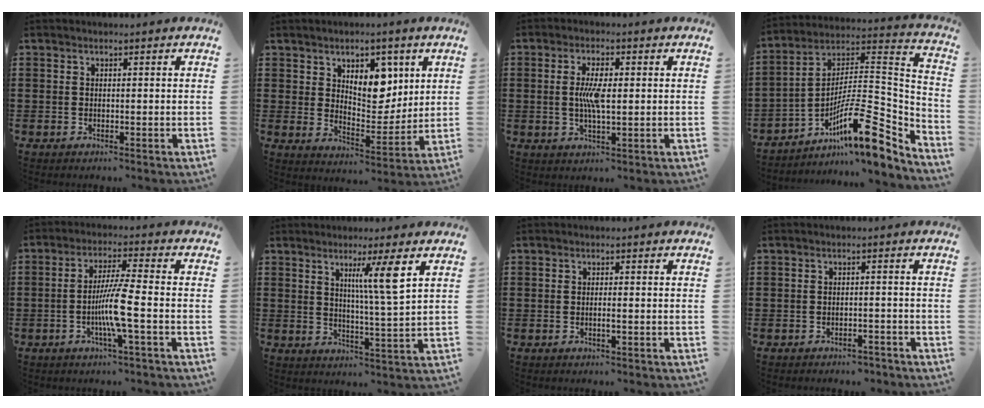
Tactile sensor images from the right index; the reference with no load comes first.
{"total": 7.5, "force": [4.2, 4.7, 4.2], "torque": [-0.071, -0.014, 0.069]}
{"total": 5.6, "force": [0.2, 1.7, 5.3], "torque": [-0.107, 0.002, -0.001]}
{"total": 14.6, "force": [-7.9, 3.8, 11.6], "torque": [-0.176, -0.008, -0.148]}
{"total": 7.3, "force": [-2.1, -0.2, 7.0], "torque": [-0.142, -0.016, -0.047]}
{"total": 6.9, "force": [3.2, -0.2, 6.1], "torque": [-0.112, -0.008, 0.045]}
{"total": 1.2, "force": [-0.5, 0.0, 1.1], "torque": [-0.019, -0.004, -0.009]}
{"total": 1.9, "force": [-1.9, 0.2, 0.2], "torque": [-0.011, -0.002, -0.040]}